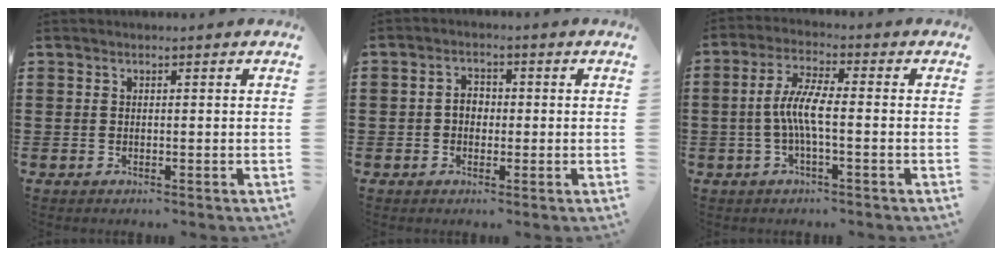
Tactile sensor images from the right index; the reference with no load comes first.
{"total": 2.4, "force": [-0.4, 1.8, 1.6], "torque": [-0.033, 0.006, -0.009]}
{"total": 5.9, "force": [-1.2, 1.0, 5.7], "torque": [-0.123, -0.006, -0.031]}